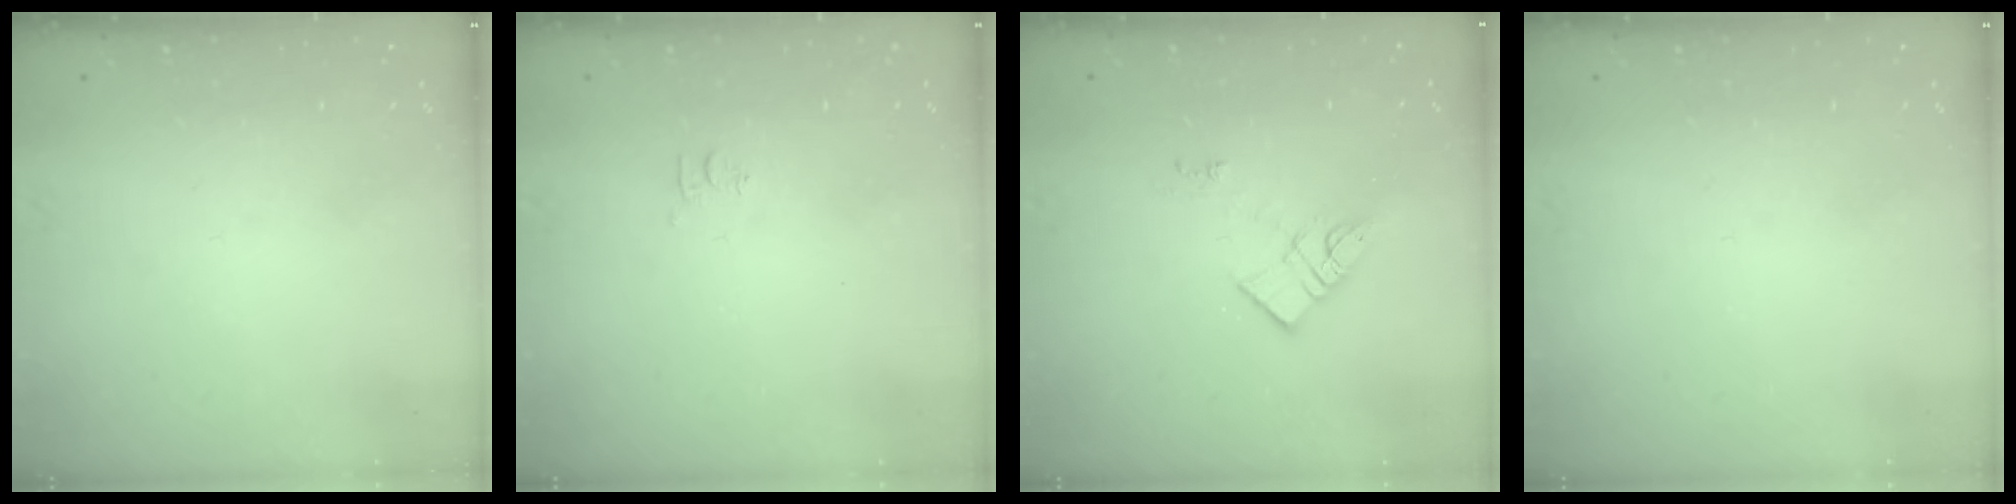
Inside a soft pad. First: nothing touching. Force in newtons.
{"total": 5.2, "press": 5.1, "slide": 0.5}
{"total": 8.5, "press": 8.5, "slide": 0.5}
{"total": 0.0}